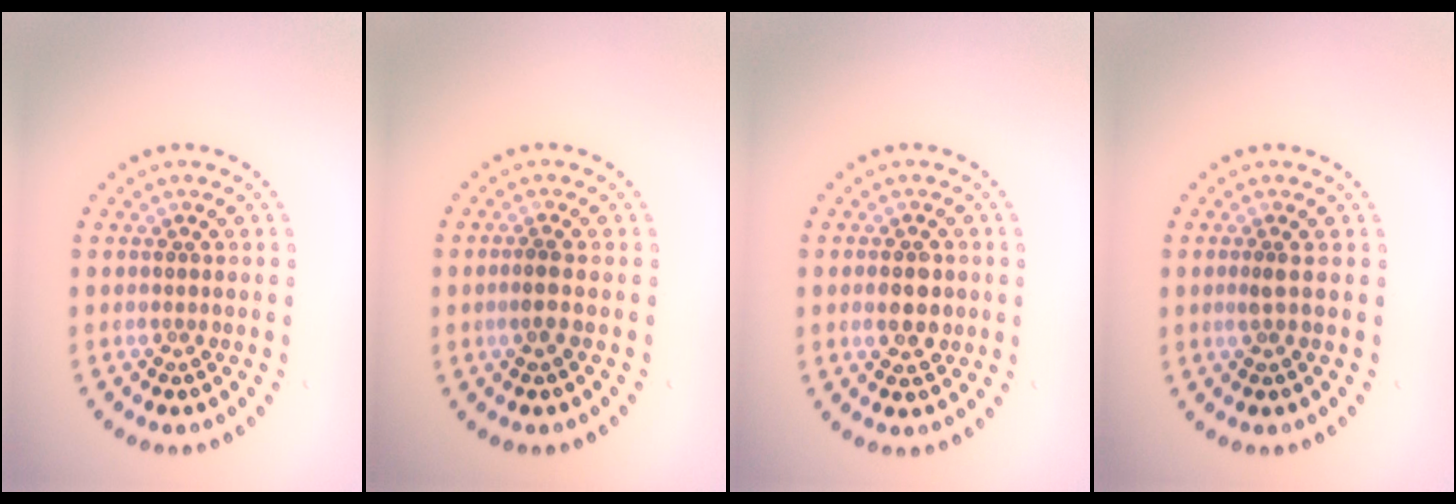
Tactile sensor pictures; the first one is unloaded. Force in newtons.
{"total": 1.2, "press": 1.1, "slide": 0.5}
{"total": 2.5, "press": 2.5, "slide": 0.2}
{"total": 0.7, "press": 0.5, "slide": 0.6}